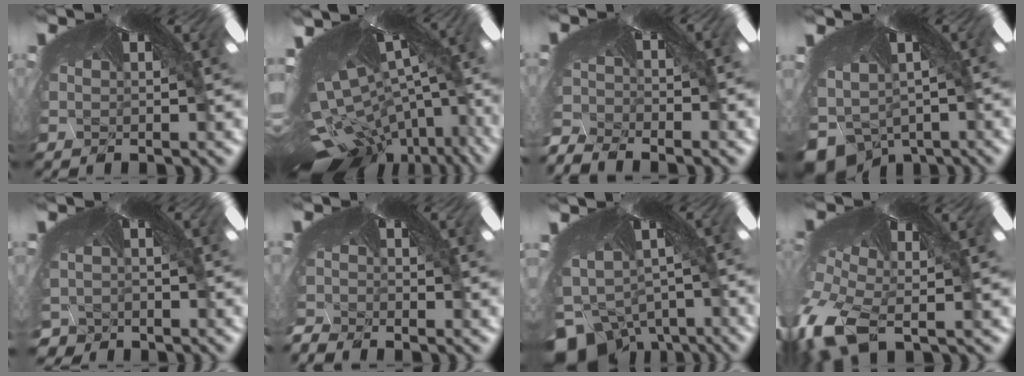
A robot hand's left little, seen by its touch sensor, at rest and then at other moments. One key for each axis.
{"total": 8.5, "fx": -8.5, "fy": 0.2, "fz": 0.1, "tx": -0.046, "ty": -0.096, "tz": -0.094}
{"total": 8.8, "fx": -8.8, "fy": 0.3, "fz": 0.8, "tx": -0.018, "ty": -0.080, "tz": -0.113}
{"total": 7.4, "fx": -7.3, "fy": 0.9, "fz": -0.9, "tx": -0.024, "ty": -0.093, "tz": -0.075}
{"total": 3.5, "fx": -3.2, "fy": 1.0, "fz": -0.7, "tx": -0.017, "ty": -0.035, "tz": -0.026}
{"total": 5.4, "fx": -5.4, "fy": 0.1, "fz": 0.0, "tx": -0.018, "ty": -0.068, "tz": -0.057}
{"total": 9.2, "fx": -9.1, "fy": 1.3, "fz": -0.6, "tx": -0.014, "ty": -0.094, "tz": -0.111}
{"total": 9.6, "fx": -9.4, "fy": 0.9, "fz": 1.6, "tx": -0.112, "ty": -0.103, "tz": -0.125}